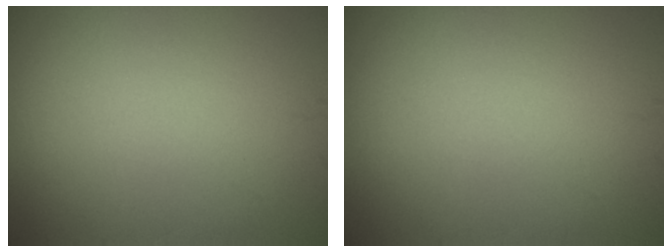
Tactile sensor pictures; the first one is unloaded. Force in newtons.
{"total": 0.0}